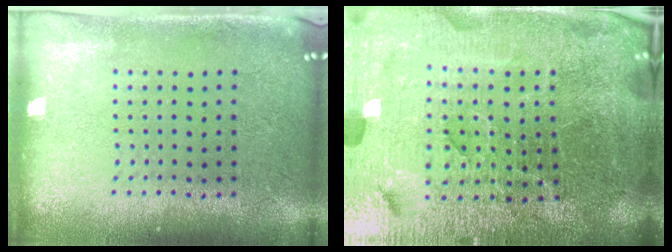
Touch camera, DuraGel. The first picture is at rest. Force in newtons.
{"total": 6.4, "press": 5.7, "slide": 2.9}